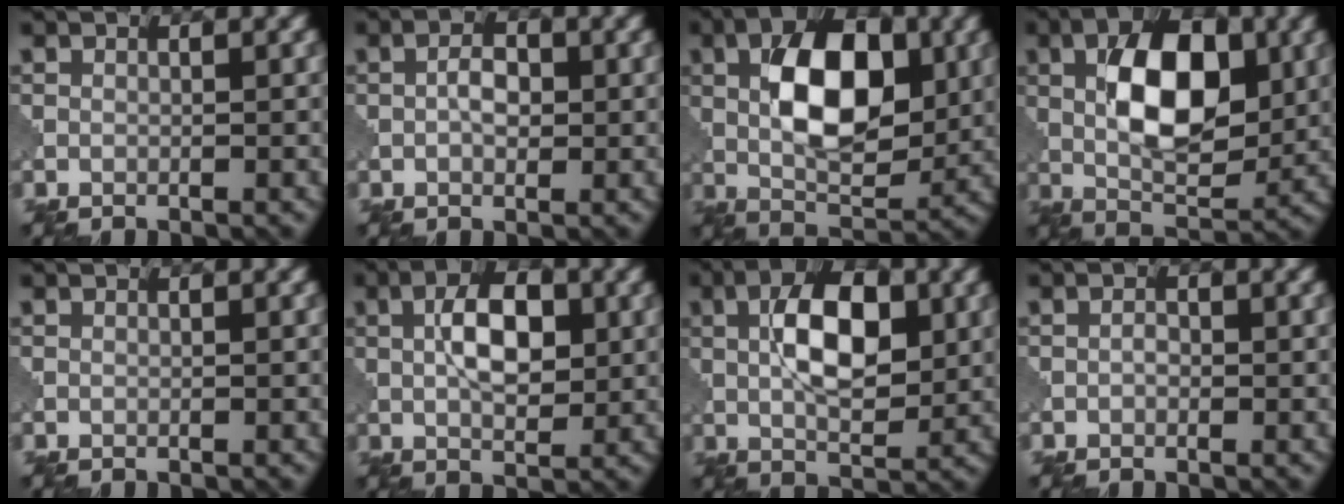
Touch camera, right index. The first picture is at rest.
{"total": 2.0, "force": [0.1, 1.2, 1.7], "torque": [-0.031, 0.005, 0.001]}
{"total": 9.7, "force": [2.0, 5.1, 8.0], "torque": [-0.133, 0.008, 0.033]}
{"total": 9.3, "force": [1.9, 4.8, 7.8], "torque": [-0.127, 0.008, 0.032]}
{"total": 0.0}
{"total": 5.4, "force": [1.4, 2.7, 4.5], "torque": [-0.076, 0.005, 0.023]}
{"total": 7.7, "force": [1.8, 3.7, 6.5], "torque": [-0.108, 0.008, 0.031]}
{"total": 0.6, "force": [0.0, 0.4, 0.4], "torque": [-0.009, 0.001, 0.002]}